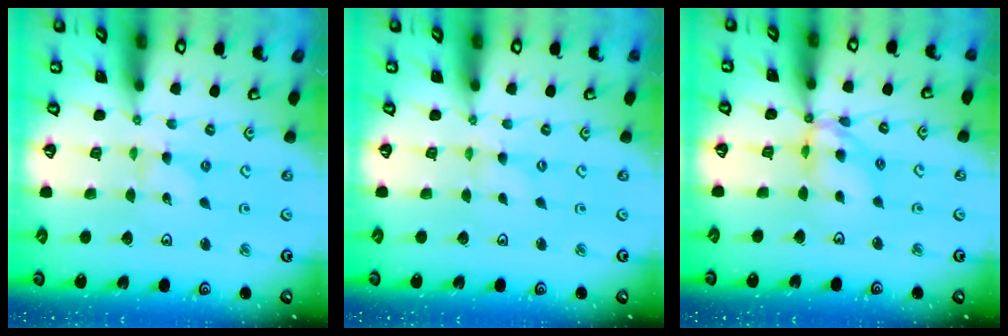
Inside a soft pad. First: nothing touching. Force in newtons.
{"total": 0.0}
{"total": 11.5, "press": 11.4, "slide": 1.4}